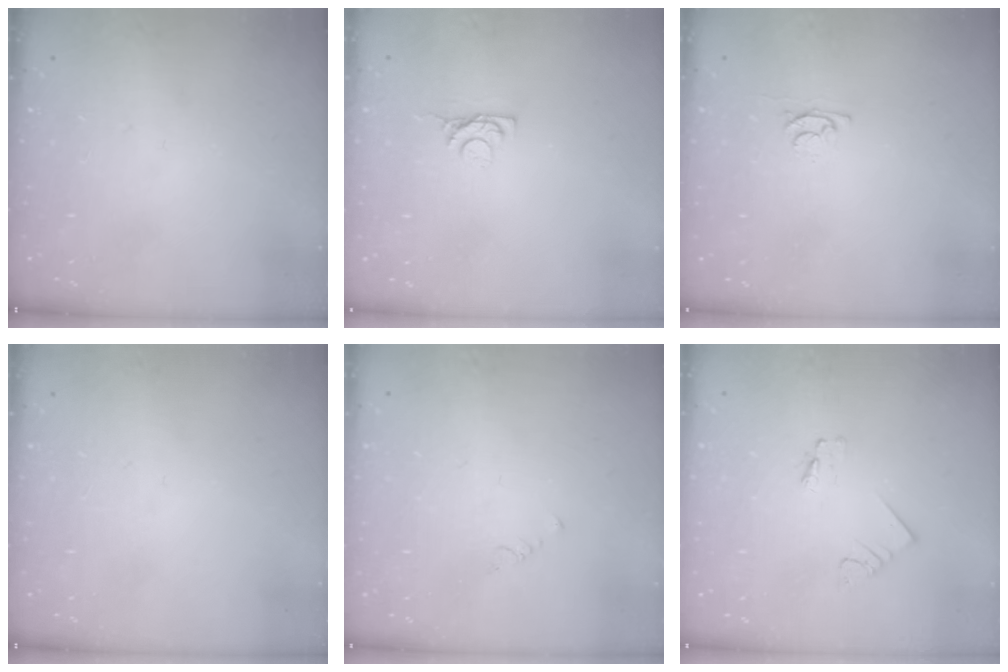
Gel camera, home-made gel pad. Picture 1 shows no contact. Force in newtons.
{"total": 4.6, "press": 4.6, "slide": 0.8}
{"total": 3.1, "press": 3.0, "slide": 0.4}
{"total": 0.0}
{"total": 0.7, "press": 0.6, "slide": 0.2}
{"total": 1.2, "press": 1.2, "slide": 0.1}